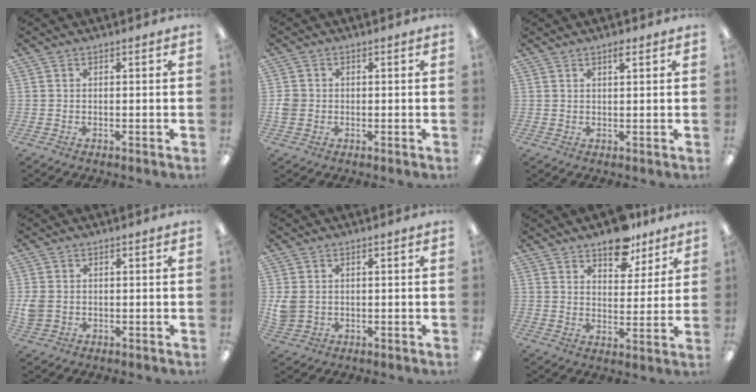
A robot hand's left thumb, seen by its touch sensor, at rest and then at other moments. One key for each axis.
{"total": 2.7, "fx": -0.2, "fy": 2.5, "fz": 0.9, "tx": -0.008, "ty": 0.002, "tz": -0.005}
{"total": 2.1, "fx": 1.6, "fy": 0.4, "fz": 1.3, "tx": -0.021, "ty": -0.002, "tz": 0.025}
{"total": 3.5, "fx": 0.1, "fy": 3.0, "fz": 1.8, "tx": -0.032, "ty": 0.001, "tz": 0.000}
{"total": 4.1, "fx": 0.9, "fy": 3.5, "fz": 1.9, "tx": -0.031, "ty": 0.004, "tz": 0.020}
{"total": 10.3, "fx": 8.1, "fy": 5.1, "fz": 3.9, "tx": -0.039, "ty": -0.049, "tz": 0.143}